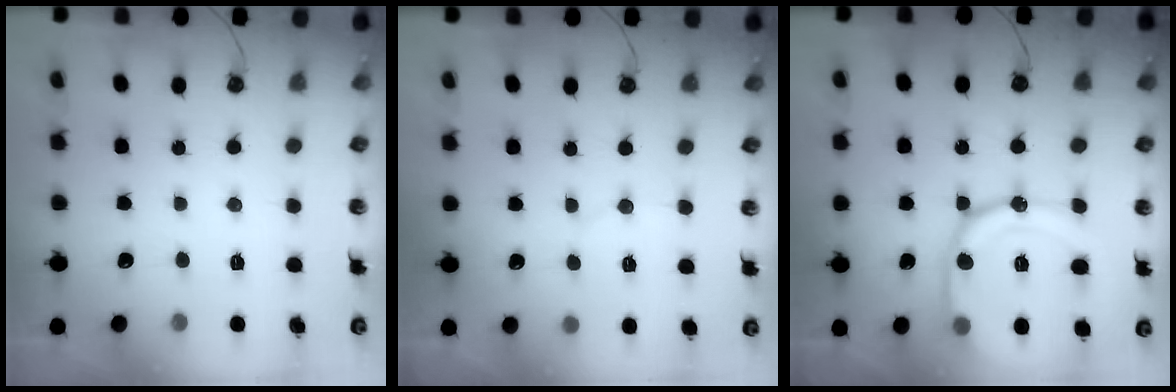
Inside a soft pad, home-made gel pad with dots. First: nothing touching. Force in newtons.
{"total": 3.8, "press": 3.7, "slide": 0.6}
{"total": 17.9, "press": 17.8, "slide": 2.1}